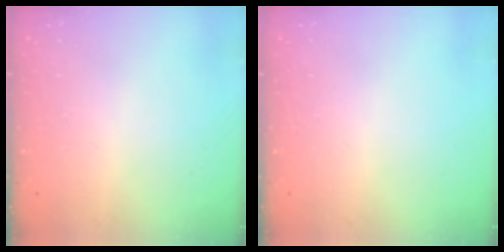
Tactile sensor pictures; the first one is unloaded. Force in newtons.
{"total": 0.0}